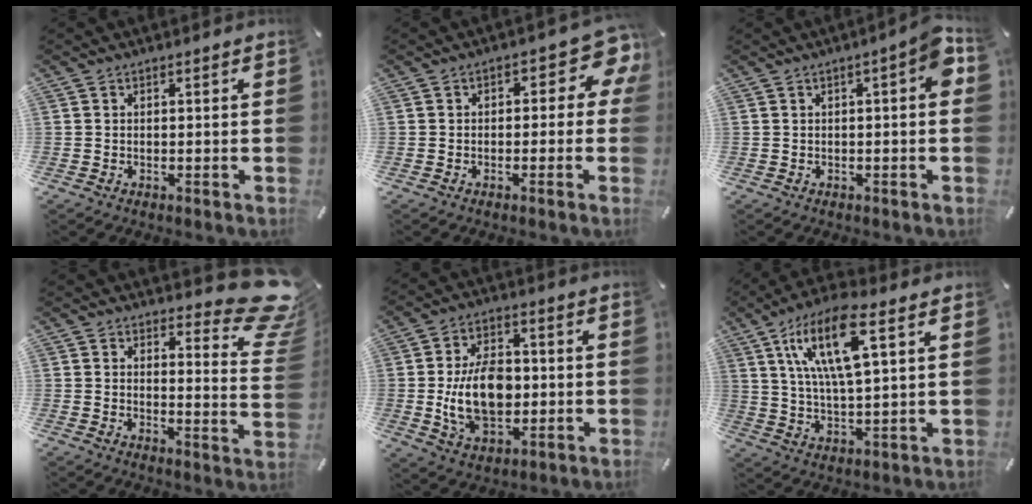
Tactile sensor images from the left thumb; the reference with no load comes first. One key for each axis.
{"total": 7.3, "fx": 1.7, "fy": 3.8, "fz": 6.0, "tx": -0.075, "ty": -0.012, "tz": 0.023}
{"total": 5.8, "fx": 0.6, "fy": 1.7, "fz": 5.5, "tx": -0.074, "ty": -0.002, "tz": 0.007}
{"total": 11.9, "fx": 8.8, "fy": 4.8, "fz": 6.4, "tx": -0.062, "ty": -0.081, "tz": 0.152}
{"total": 14.5, "fx": -1.0, "fy": 9.9, "fz": 10.5, "tx": -0.194, "ty": 0.000, "tz": -0.018}
{"total": 15.9, "fx": 7.1, "fy": 4.8, "fz": 13.4, "tx": -0.269, "ty": -0.007, "tz": 0.114}